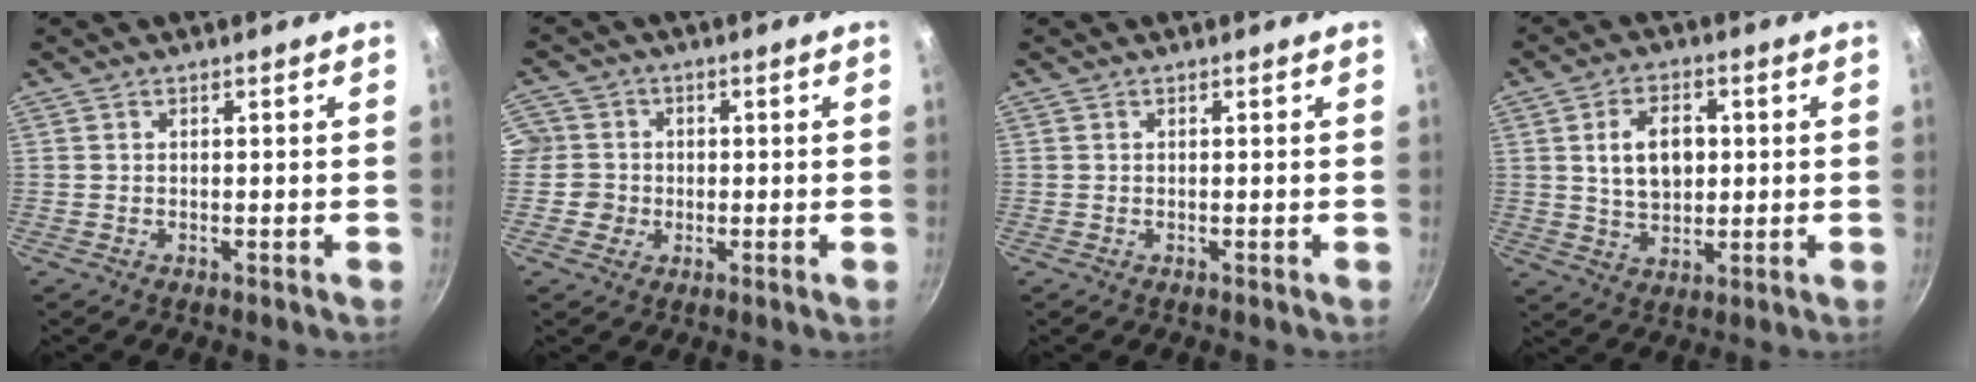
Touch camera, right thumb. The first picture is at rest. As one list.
[{"total": 5.5, "force": [-0.5, 5.5, 0.4], "torque": [0.021, 0.011, -0.015]}, {"total": 0.0}, {"total": 9.2, "force": [1.6, 6.1, 6.7], "torque": [-0.094, -0.002, 0.034]}]